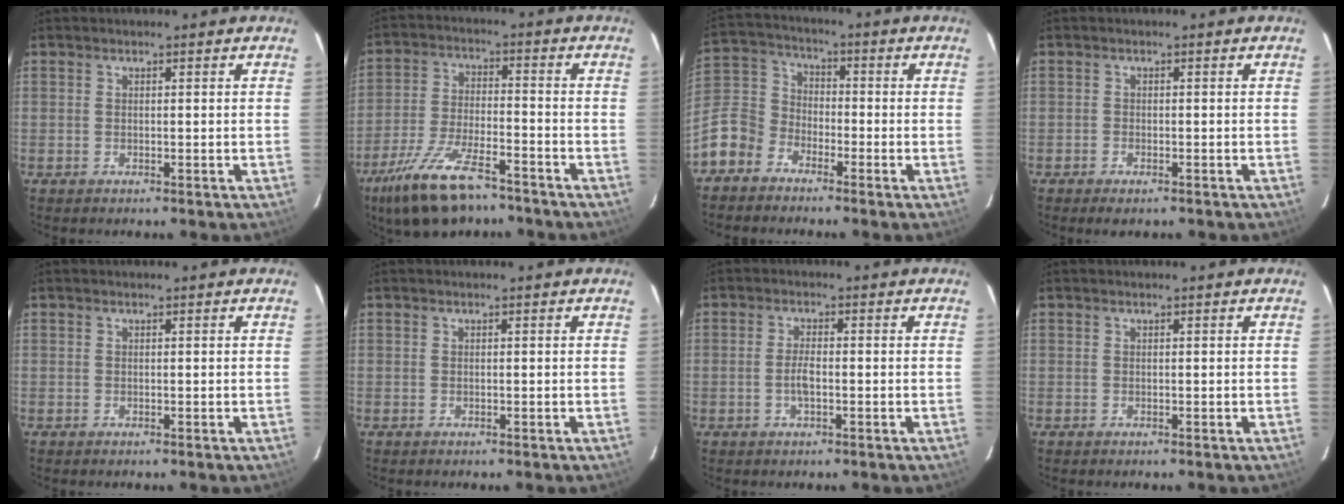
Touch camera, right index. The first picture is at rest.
{"total": 14.6, "force": [-10.5, 5.1, 8.9], "torque": [-0.196, -0.026, -0.190]}
{"total": 11.3, "force": [-6.9, 8.2, 3.5], "torque": [-0.096, 0.037, -0.147]}
{"total": 2.1, "force": [-1.5, 0.9, 1.1], "torque": [-0.029, -0.005, -0.029]}
{"total": 0.0}
{"total": 0.0}
{"total": 3.1, "force": [-0.8, 1.1, 2.8], "torque": [-0.056, 0.001, -0.014]}
{"total": 0.0}